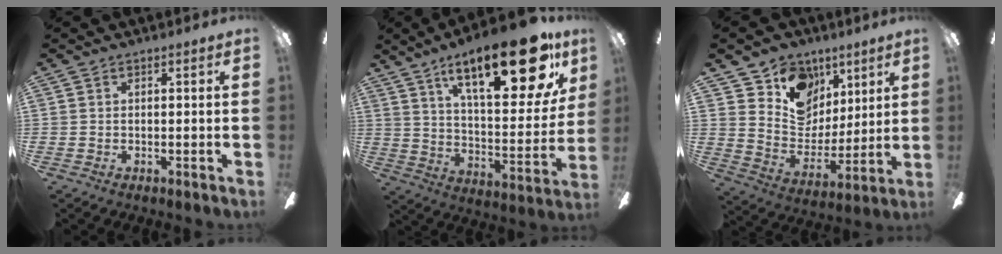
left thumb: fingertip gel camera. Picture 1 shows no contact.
{"total": 27.2, "force": [15.6, 10.1, 19.9], "torque": [-0.291, -0.084, 0.254]}
{"total": 13.9, "force": [7.9, 10.8, 4.0], "torque": [-0.068, -0.057, 0.154]}